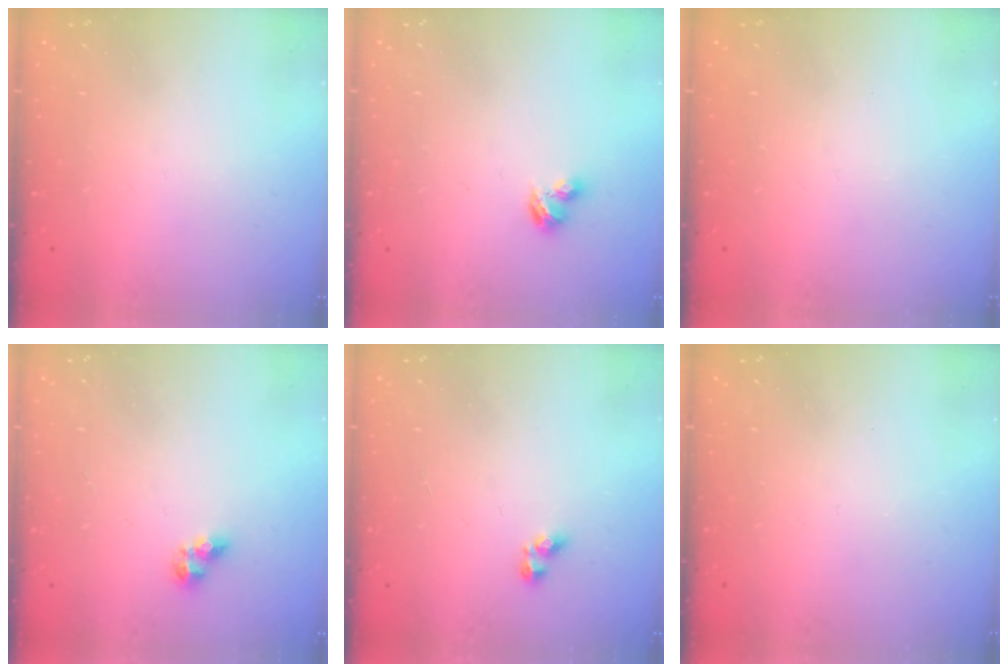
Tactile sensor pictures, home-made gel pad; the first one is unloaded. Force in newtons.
{"total": 2.9, "press": 2.8, "slide": 0.5}
{"total": 0.0}
{"total": 6.7, "press": 6.7, "slide": 0.8}
{"total": 3.0, "press": 2.9, "slide": 0.9}
{"total": 0.0}